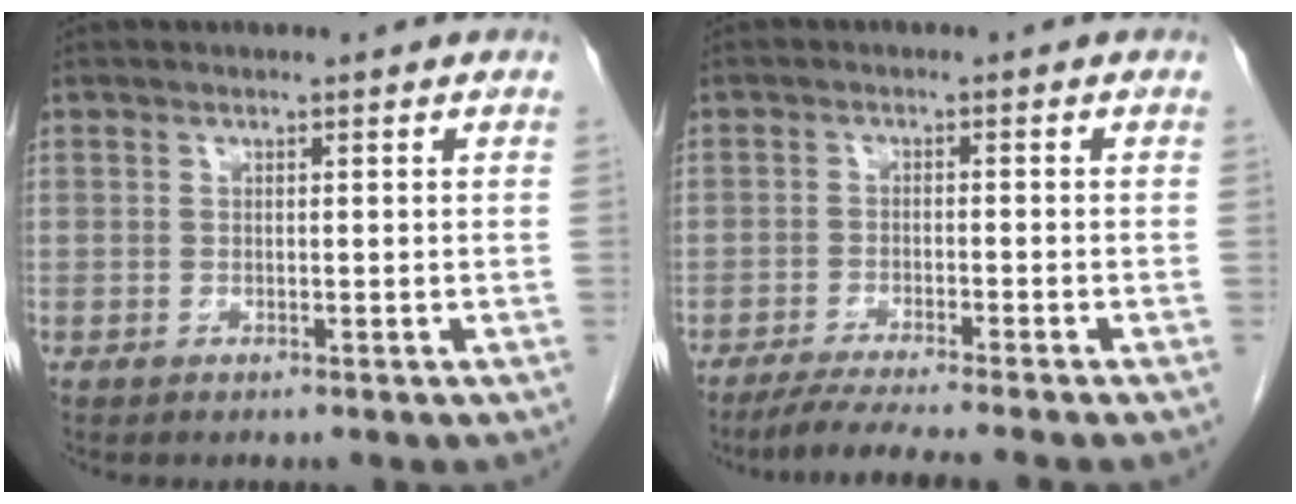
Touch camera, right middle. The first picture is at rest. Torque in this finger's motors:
{"motor_torque": [0.57, -0.44, 0.06, 0.02]}